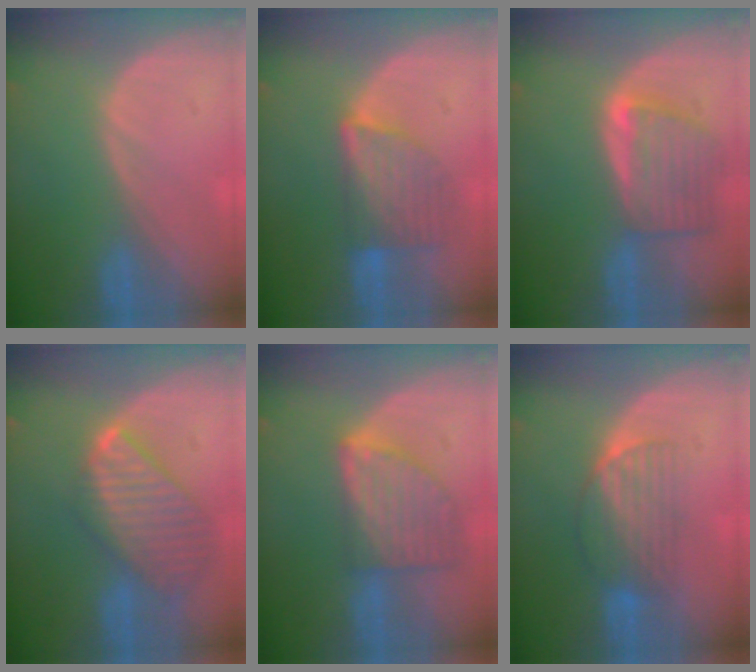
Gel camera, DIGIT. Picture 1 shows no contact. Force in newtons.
{"total": 6.7, "press": 6.6, "slide": 1.3}
{"total": 7.8, "press": 7.1, "slide": 3.2}
{"total": 9.7, "press": 8.4, "slide": 4.9}
{"total": 8.1, "press": 7.4, "slide": 3.4}
{"total": 6.5, "press": 5.7, "slide": 3.2}